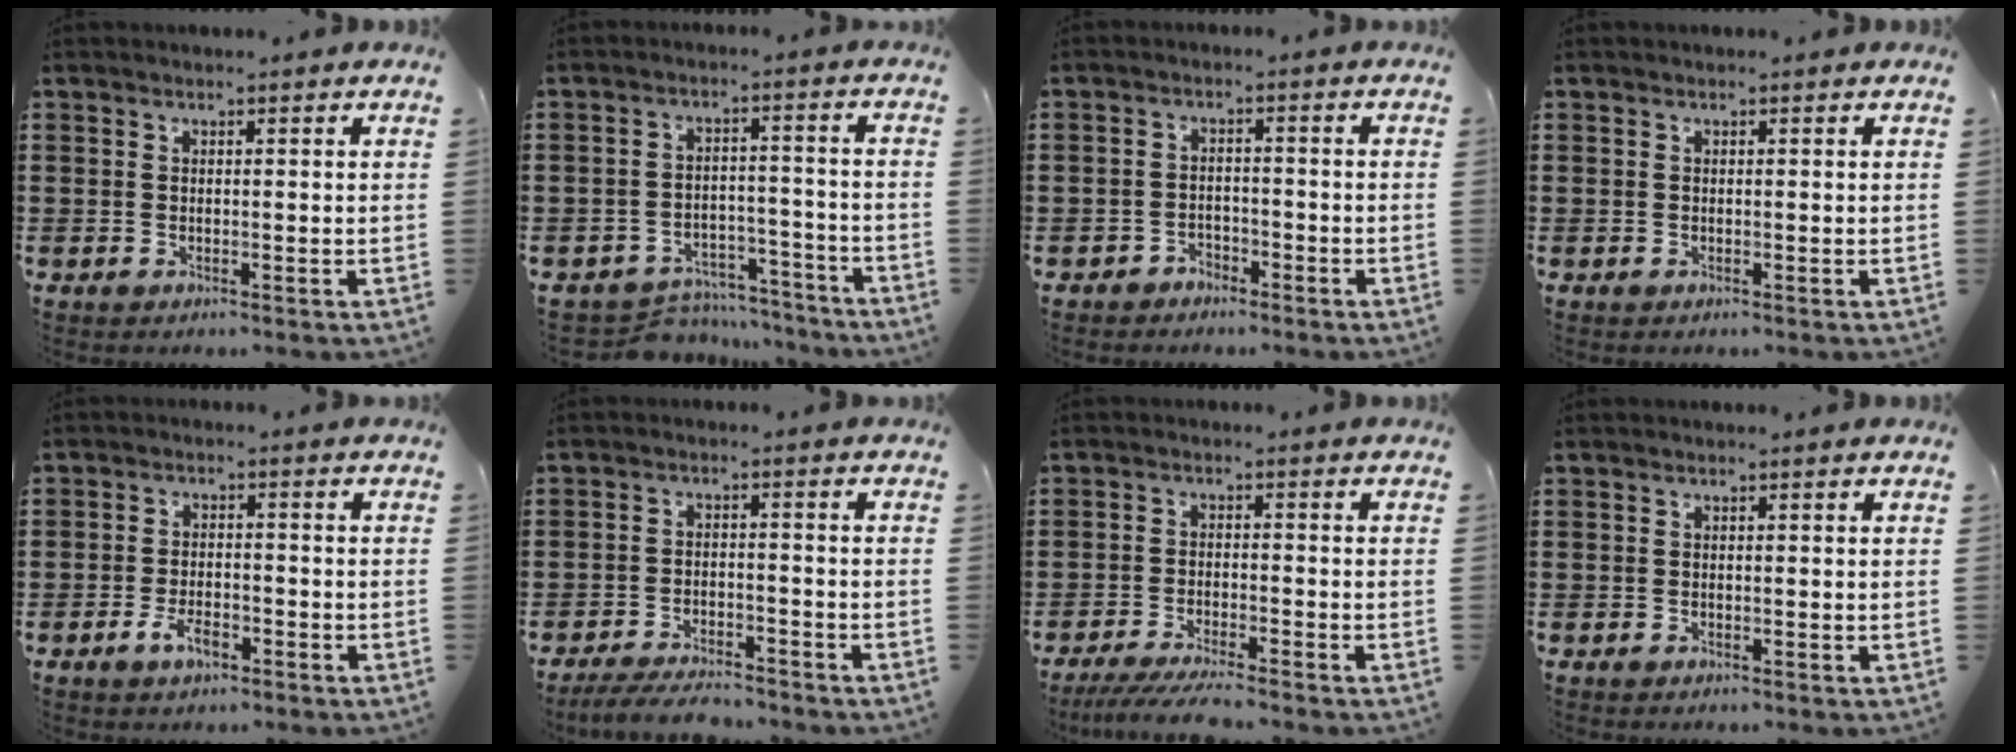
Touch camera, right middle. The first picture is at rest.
{"total": 5.8, "force": [-5.7, 1.1, 0.4], "torque": [-0.005, 0.017, -0.113]}
{"total": 2.4, "force": [-2.2, 0.9, -0.2], "torque": [-0.004, 0.002, -0.050]}
{"total": 0.0}
{"total": 3.6, "force": [-2.4, 1.7, 2.2], "torque": [-0.046, 0.002, -0.046]}
{"total": 4.8, "force": [-4.6, 0.7, 1.3], "torque": [-0.028, 0.000, -0.091]}
{"total": 4.8, "force": [-4.4, 0.0, 1.9], "torque": [-0.045, -0.014, -0.087]}
{"total": 0.0}